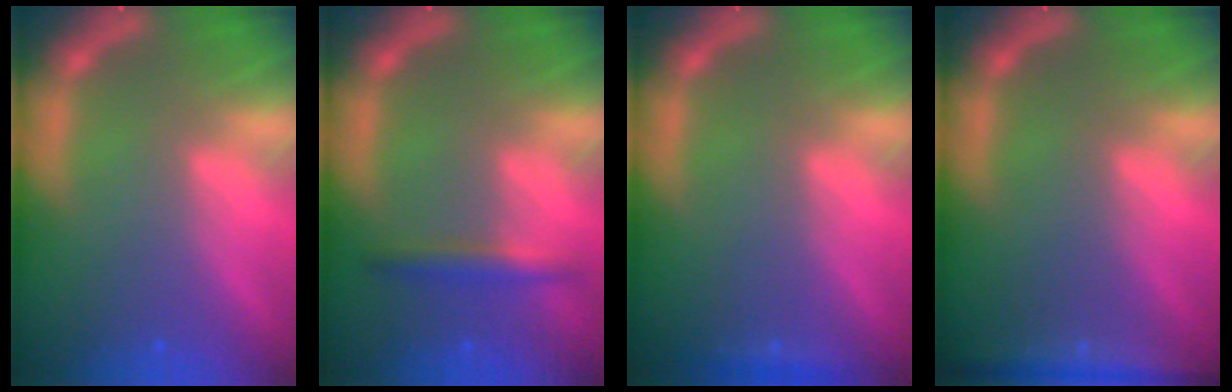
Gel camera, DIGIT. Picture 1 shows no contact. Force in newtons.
{"total": 2.4}
{"total": 0.9}
{"total": 4.5}